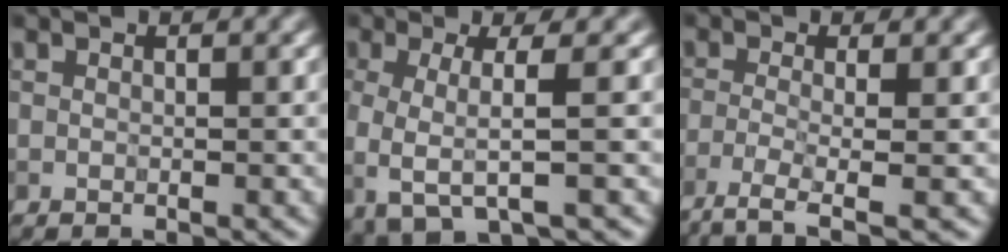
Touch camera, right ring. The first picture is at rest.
{"total": 4.6, "force": [-0.7, 1.2, 4.4], "torque": [-0.081, -0.012, -0.018]}
{"total": 4.5, "force": [-2.4, 1.0, 3.6], "torque": [-0.062, -0.007, -0.058]}